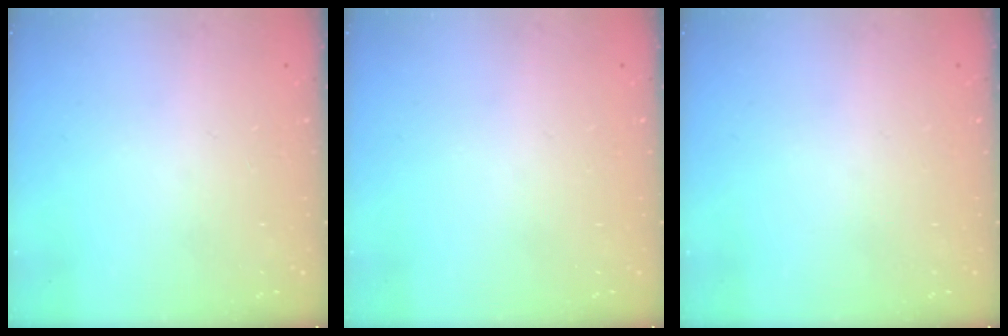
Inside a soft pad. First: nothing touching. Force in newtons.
{"total": 0.0}
{"total": 0.0}